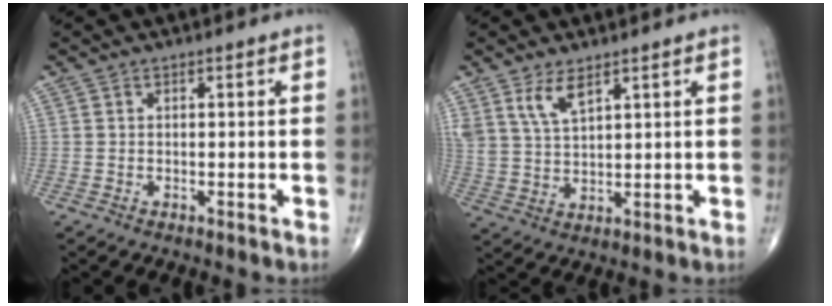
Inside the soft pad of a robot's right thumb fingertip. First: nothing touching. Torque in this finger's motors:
{"motor_torque": [0.04, 0.09, 0.62, 0.61, 0.05]}